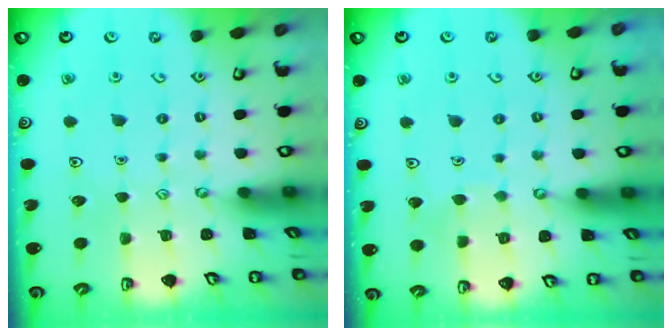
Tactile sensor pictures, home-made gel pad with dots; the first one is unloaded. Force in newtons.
{"total": 3.1, "press": 3.1, "slide": 0.2}